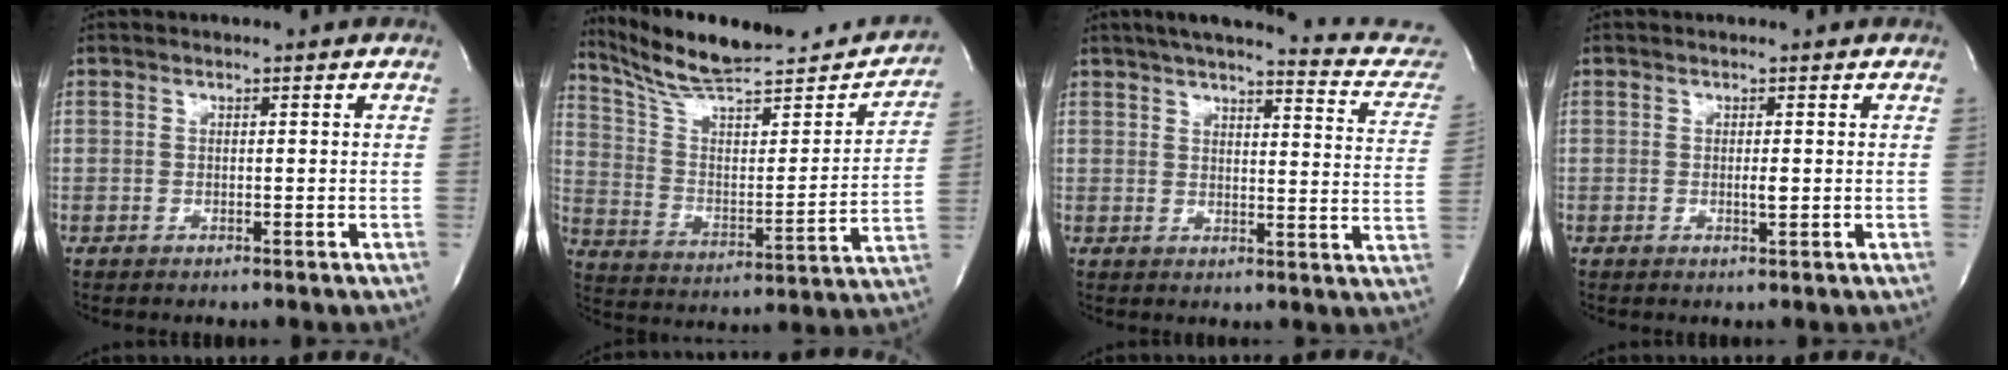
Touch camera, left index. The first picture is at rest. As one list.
[{"total": 24.2, "force": [21.8, 3.6, 9.9], "torque": [-0.152, -0.036, 0.316]}, {"total": 18.0, "force": [15.2, 3.0, 9.2], "torque": [-0.114, -0.016, 0.168]}, {"total": 1.2, "force": [-0.8, 0.0, 0.9], "torque": [-0.019, -0.008, -0.013]}]